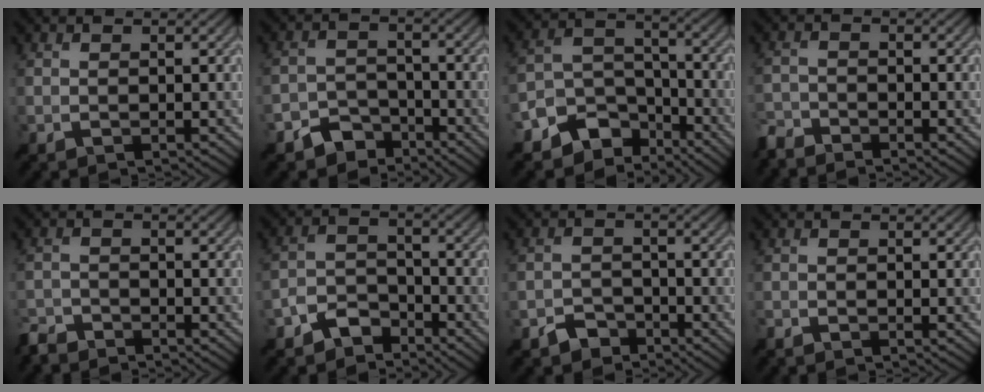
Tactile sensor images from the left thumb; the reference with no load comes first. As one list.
[{"total": 5.1, "force": [-3.9, 2.9, 1.5], "torque": [-0.025, 0.000, -0.080]}, {"total": 9.5, "force": [-7.0, 5.7, 3.0], "torque": [-0.059, 0.001, -0.130]}, {"total": 3.3, "force": [-3.2, 0.7, 0.5], "torque": [-0.012, -0.008, -0.076]}, {"total": 3.2, "force": [-3.1, 0.9, 0.5], "torque": [-0.010, -0.007, -0.073]}, {"total": 5.4, "force": [-4.3, 2.6, 1.8], "torque": [-0.034, 0.002, -0.098]}, {"total": 3.2, "force": [-2.5, 1.7, 0.9], "torque": [-0.012, 0.004, -0.056]}, {"total": 1.0, "force": [-1.0, 0.1, 0.2], "torque": [-0.004, -0.005, -0.024]}]